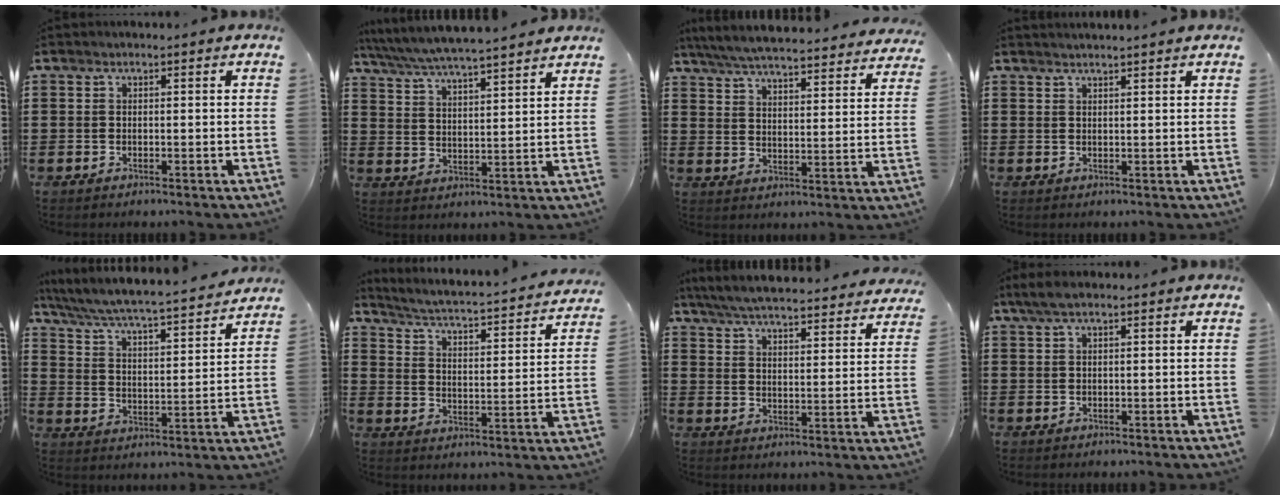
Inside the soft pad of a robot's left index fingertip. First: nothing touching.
{"total": 5.4, "force": [5.1, -0.2, 1.6], "torque": [-0.053, -0.031, 0.087]}
{"total": 5.9, "force": [5.7, -0.2, 1.7], "torque": [-0.059, -0.041, 0.097]}
{"total": 1.1, "force": [1.1, -0.1, 0.2], "torque": [-0.005, -0.001, 0.021]}
{"total": 4.7, "force": [4.3, 0.0, 1.7], "torque": [-0.057, -0.039, 0.062]}
{"total": 2.7, "force": [2.5, -0.3, 1.1], "torque": [-0.041, -0.034, 0.030]}
{"total": 5.8, "force": [5.6, -0.3, 1.6], "torque": [-0.058, -0.042, 0.095]}
{"total": 2.7, "force": [1.5, 0.6, 2.2], "torque": [-0.044, 0.004, 0.026]}